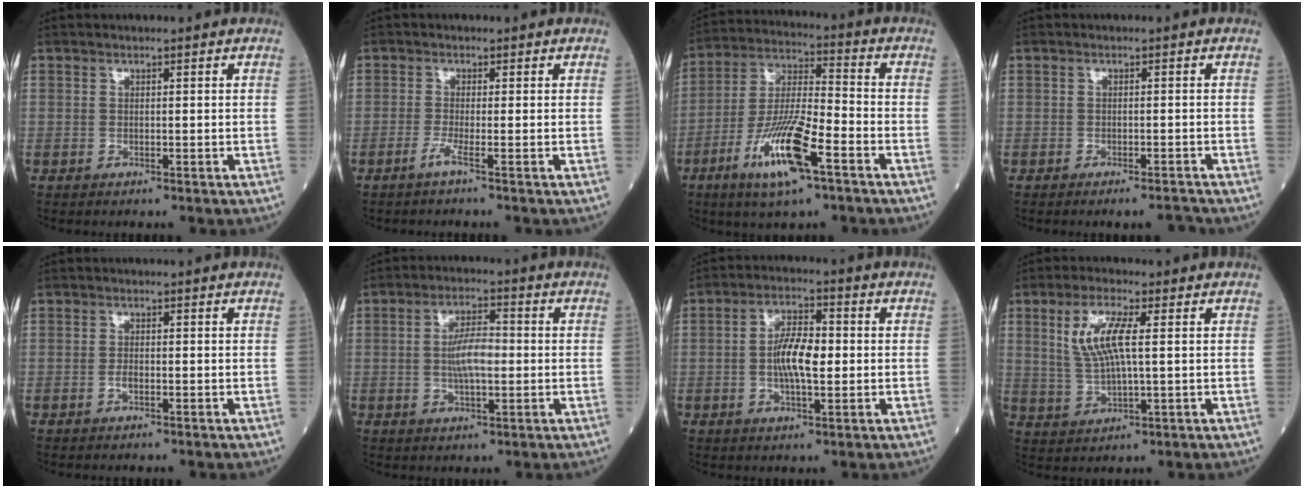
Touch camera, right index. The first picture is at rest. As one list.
[{"total": 1.3, "force": [-0.9, -0.5, 0.8], "torque": [-0.013, 0.000, -0.021]}, {"total": 13.7, "force": [-6.6, 2.2, 11.7], "torque": [-0.233, -0.014, -0.122]}, {"total": 2.0, "force": [-1.8, 0.0, 0.9], "torque": [-0.007, -0.005, -0.024]}, {"total": 1.0, "force": [-0.4, 0.3, 0.9], "torque": [-0.020, 0.001, -0.008]}, {"total": 7.1, "force": [-0.1, 2.3, 6.7], "torque": [-0.127, 0.008, -0.005]}, {"total": 7.5, "force": [-0.2, 2.5, 7.0], "torque": [-0.135, 0.007, -0.008]}, {"total": 7.6, "force": [2.1, 1.7, 7.2], "torque": [-0.156, 0.006, 0.043]}]